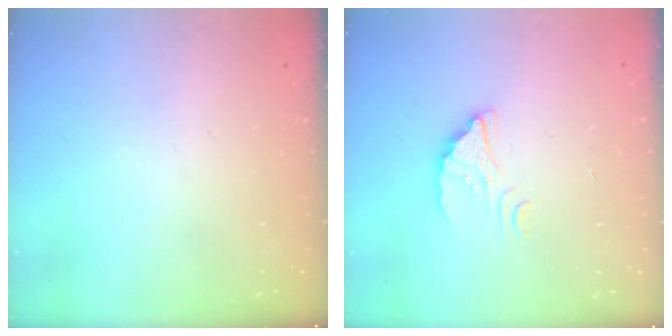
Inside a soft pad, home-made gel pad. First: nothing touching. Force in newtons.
{"total": 2.3, "press": 2.3, "slide": 0.2}